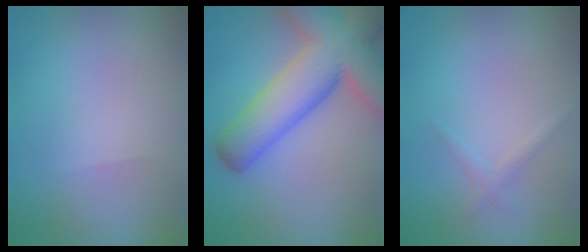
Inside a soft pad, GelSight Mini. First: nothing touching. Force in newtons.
{"total": 11.5, "press": 11.5, "slide": 0.7}
{"total": 0.9, "press": 0.9, "slide": 0.1}